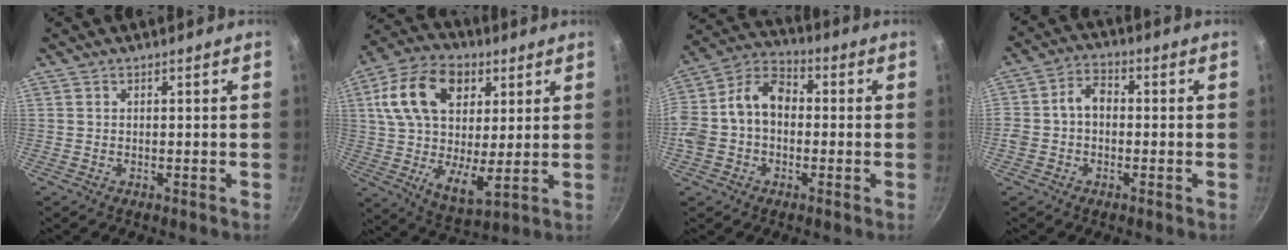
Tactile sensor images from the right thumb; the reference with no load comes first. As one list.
[{"total": 19.9, "force": [6.4, 12.2, 14.3], "torque": [-0.241, -0.015, 0.106]}, {"total": 12.9, "force": [-0.8, 9.5, 8.7], "torque": [-0.137, 0.048, -0.036]}, {"total": 4.6, "force": [-0.3, 3.6, 2.8], "torque": [-0.035, 0.015, -0.013]}]